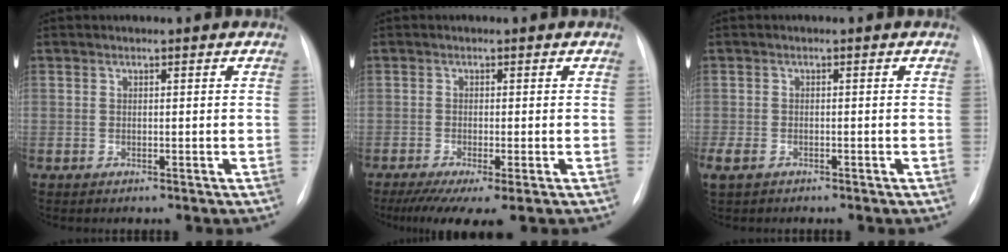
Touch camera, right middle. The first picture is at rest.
{"total": 7.0, "force": [-4.4, 1.1, 5.3], "torque": [-0.084, -0.021, -0.075]}
{"total": 3.9, "force": [-2.5, 2.2, 2.0], "torque": [-0.046, -0.007, -0.040]}